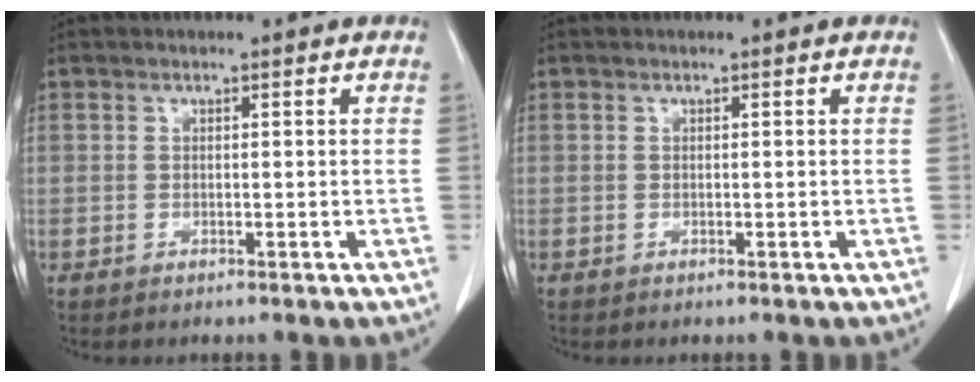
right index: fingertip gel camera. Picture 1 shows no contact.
{"total": 0.0}